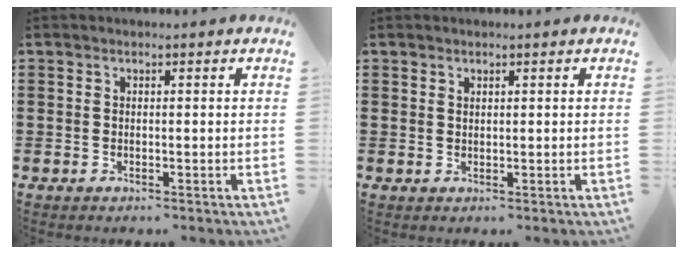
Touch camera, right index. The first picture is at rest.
{"total": 0.7, "force": [0.6, 0.4, 0.1], "torque": [-0.004, 0.001, 0.011]}